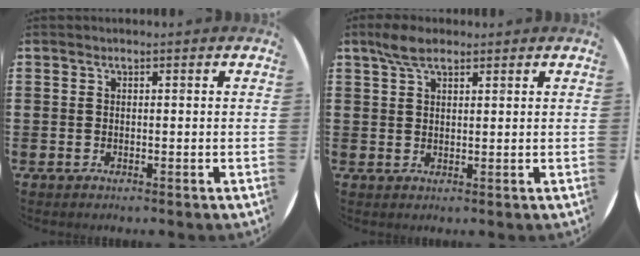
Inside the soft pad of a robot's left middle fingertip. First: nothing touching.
{"total": 3.8, "force": [2.7, 1.5, 2.2], "torque": [-0.041, 0.004, 0.048]}